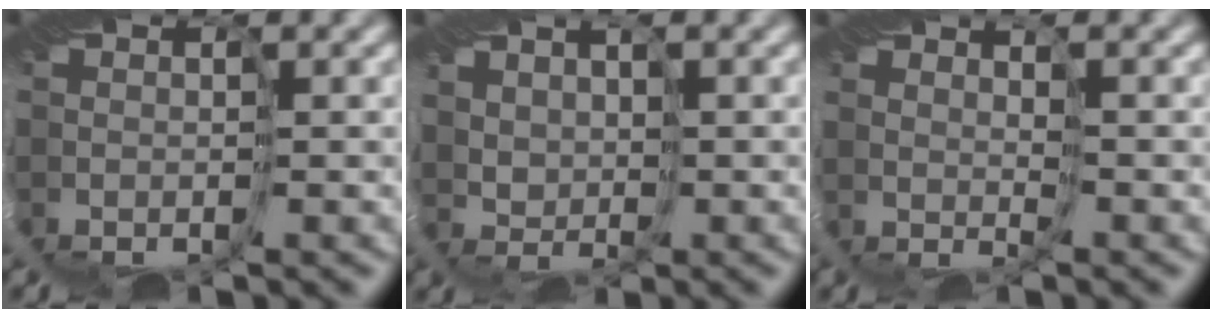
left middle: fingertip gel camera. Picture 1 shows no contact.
{"total": 2.6, "force": [2.1, 0.1, -1.5], "torque": [0.011, 0.006, 0.046]}
{"total": 2.5, "force": [1.3, -1.5, -1.5], "torque": [0.022, -0.001, 0.024]}